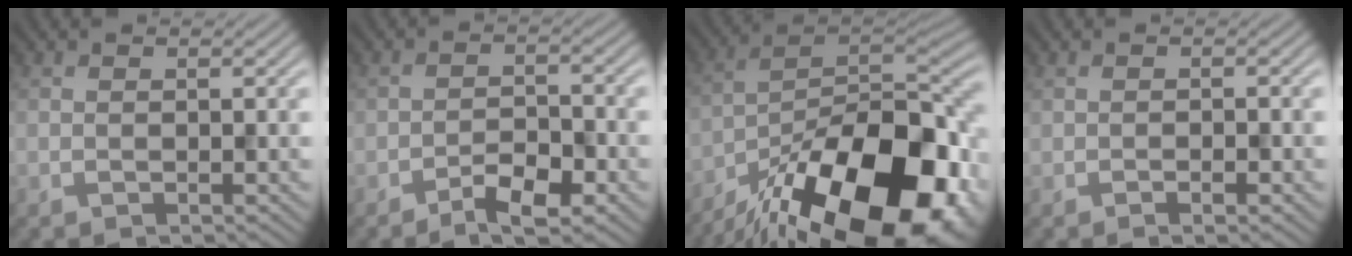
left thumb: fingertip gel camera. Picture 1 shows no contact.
{"total": 4.6, "force": [-3.0, 1.9, 3.0], "torque": [-0.046, 0.003, -0.054]}
{"total": 21.6, "force": [-13.9, 8.5, 14.2], "torque": [-0.208, -0.026, -0.217]}
{"total": 1.4, "force": [-0.7, 0.5, 1.1], "torque": [-0.017, -0.001, -0.011]}